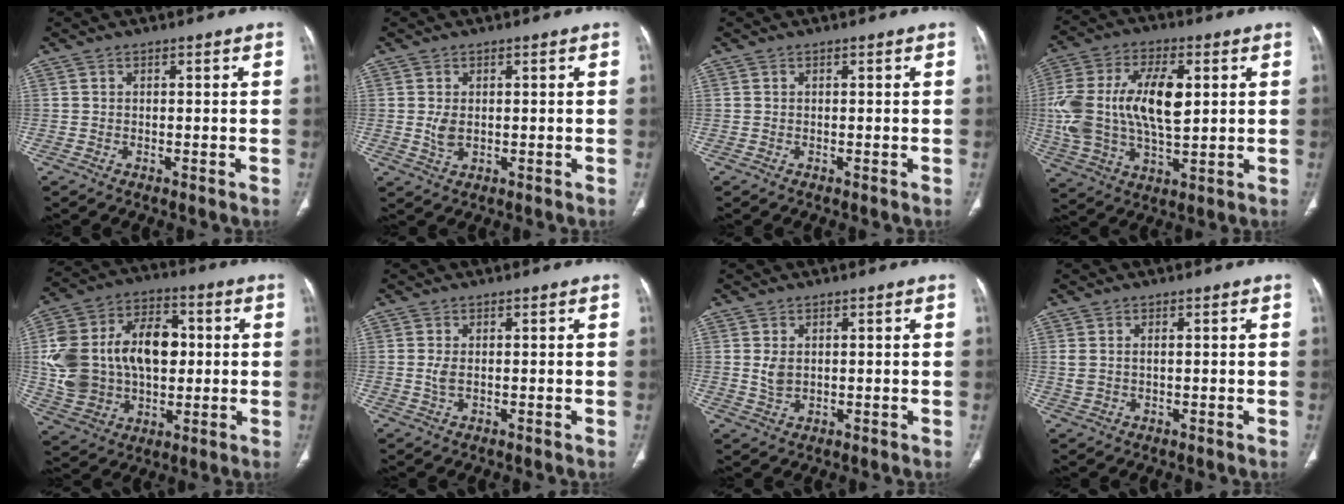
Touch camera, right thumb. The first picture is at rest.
{"total": 2.5, "force": [0.2, 1.6, 1.9], "torque": [-0.039, -0.007, 0.008]}
{"total": 0.0}
{"total": 19.1, "force": [2.6, 9.7, 16.2], "torque": [-0.329, 0.001, 0.048]}
{"total": 22.8, "force": [1.8, 15.6, 16.6], "torque": [-0.302, 0.021, 0.046]}
{"total": 1.5, "force": [0.1, 0.7, 1.3], "torque": [-0.035, -0.001, 0.005]}
{"total": 2.6, "force": [0.6, 1.8, 1.8], "torque": [-0.032, -0.006, 0.018]}
{"total": 2.6, "force": [0.6, 1.4, 2.1], "torque": [-0.057, 0.009, 0.021]}